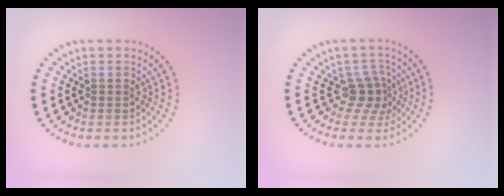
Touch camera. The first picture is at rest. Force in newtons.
{"total": 2.7, "press": 1.9, "slide": 1.9}